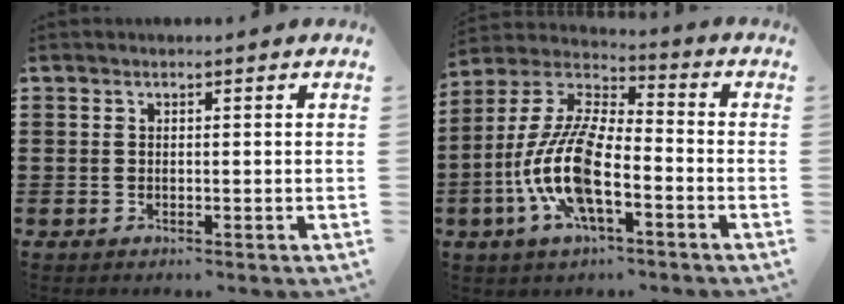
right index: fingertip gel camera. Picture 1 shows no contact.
{"total": 12.9, "force": [-4.6, 4.7, 11.1], "torque": [-0.260, -0.009, -0.094]}